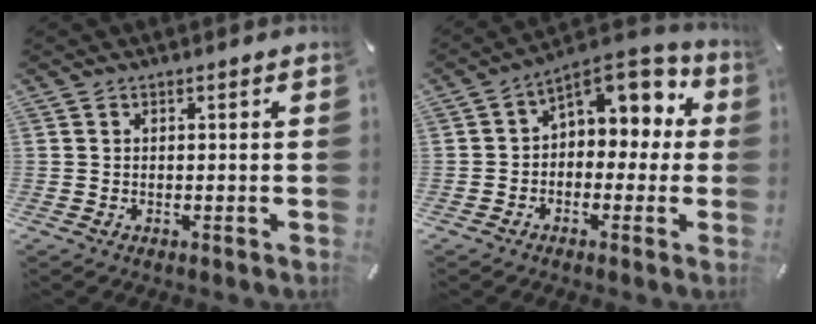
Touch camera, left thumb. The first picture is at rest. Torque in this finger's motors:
{"motor_torque": [0.46, 0.45, 0.67, 0.67, 0.04]}